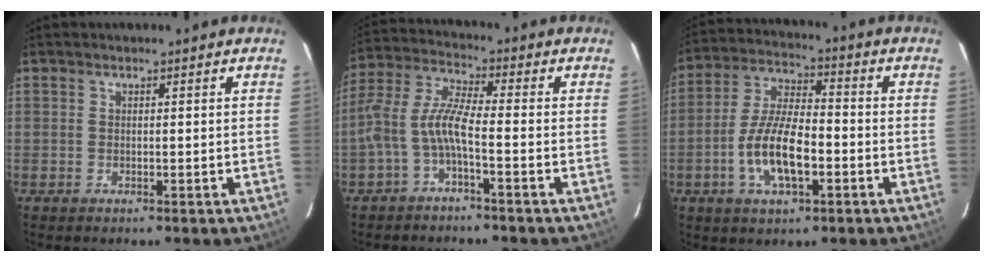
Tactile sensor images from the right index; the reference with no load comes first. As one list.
[{"total": 7.4, "force": [-3.0, 1.3, 6.6], "torque": [-0.160, 0.014, -0.060]}, {"total": 11.8, "force": [-3.8, 4.4, 10.2], "torque": [-0.209, 0.001, -0.070]}]